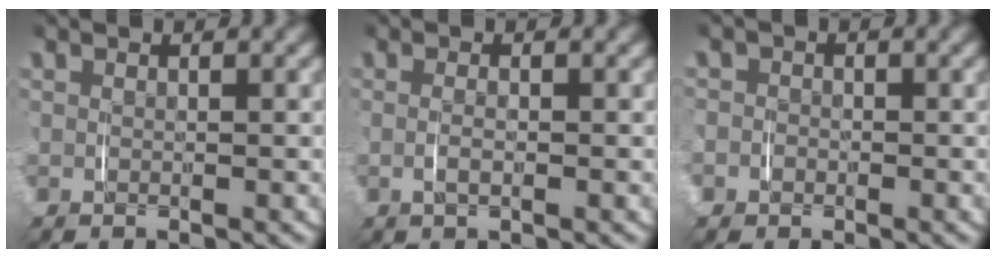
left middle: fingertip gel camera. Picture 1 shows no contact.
{"total": 1.2, "force": [-0.3, 0.4, 1.1], "torque": [-0.022, -0.005, -0.002]}
{"total": 3.0, "force": [-0.8, 2.9, 0.3], "torque": [-0.017, -0.003, -0.026]}